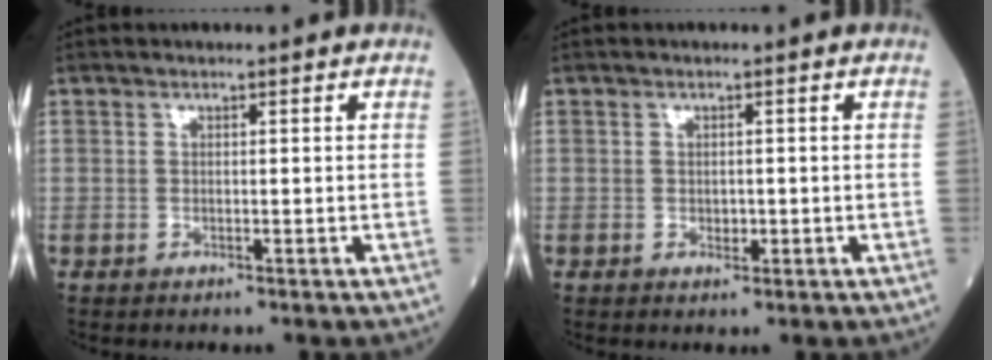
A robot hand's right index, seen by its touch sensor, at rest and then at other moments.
{"total": 1.1, "force": [-0.2, 0.8, 0.8], "torque": [-0.012, 0.000, -0.002]}